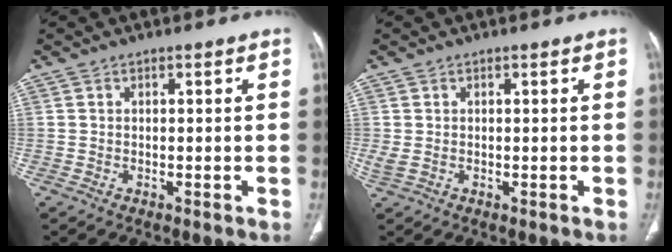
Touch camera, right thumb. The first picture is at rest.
{"total": 1.6, "force": [0.0, 1.0, 1.3], "torque": [-0.043, 0.004, 0.007]}